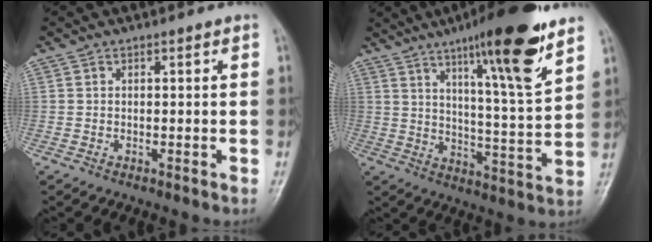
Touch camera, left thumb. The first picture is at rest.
{"total": 18.1, "force": [11.2, 2.1, 14.1], "torque": [-0.198, -0.061, 0.173]}